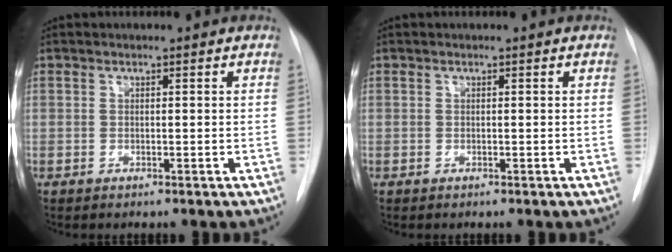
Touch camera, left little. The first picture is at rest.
{"total": 0.0}